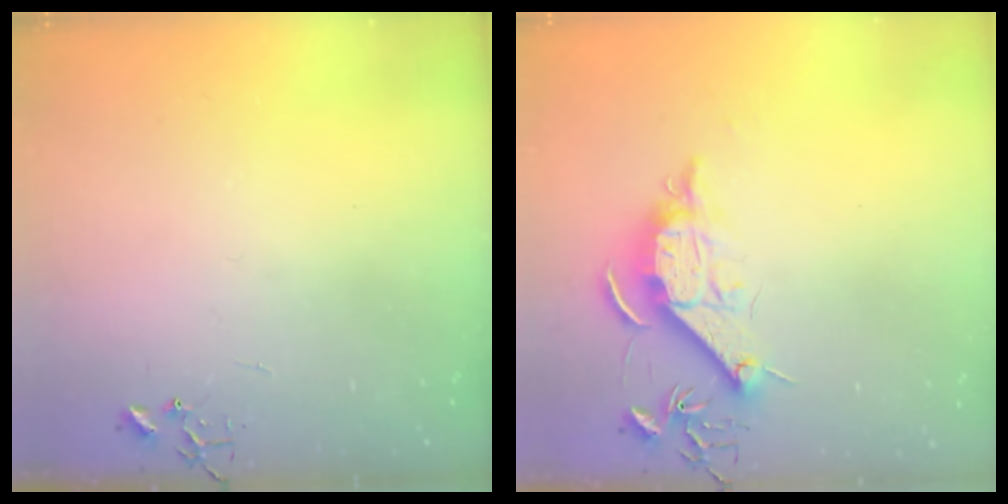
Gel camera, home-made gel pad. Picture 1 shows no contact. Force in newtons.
{"total": 12.0, "press": 12.0, "slide": 0.6}